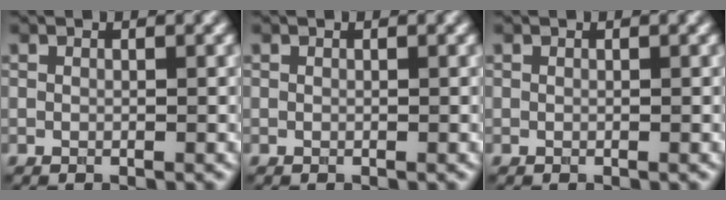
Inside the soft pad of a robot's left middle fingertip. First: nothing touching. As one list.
[{"total": 0.0}, {"total": 0.0}]